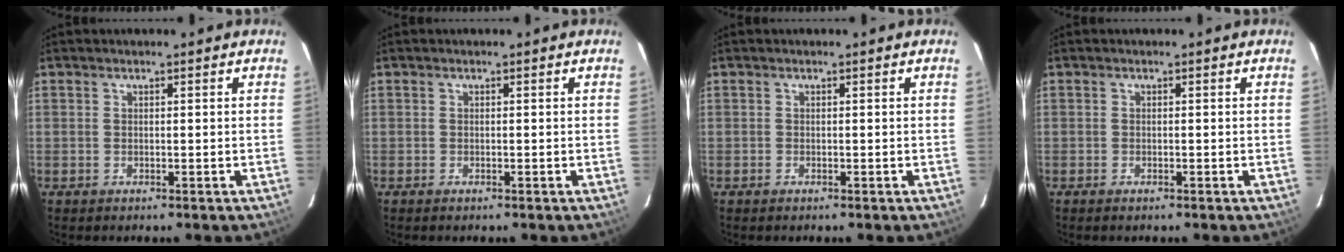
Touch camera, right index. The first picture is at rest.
{"total": 0.0}
{"total": 0.0}
{"total": 0.7, "force": [-0.6, 0.2, 0.4], "torque": [-0.009, 0.000, -0.011]}